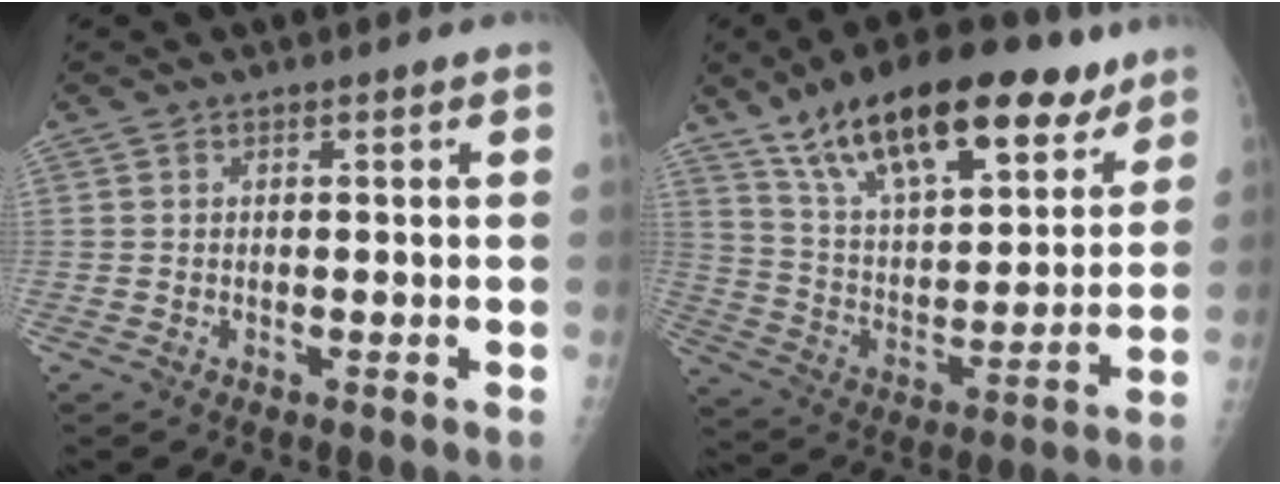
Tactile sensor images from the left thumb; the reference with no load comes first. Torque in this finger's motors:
{"motor_torque": [1.25, 1.30, 1.50, -1.27, 0.17]}